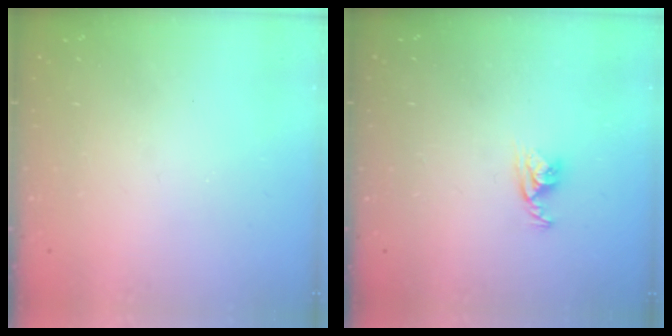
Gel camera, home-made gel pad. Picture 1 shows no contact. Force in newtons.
{"total": 4.8, "press": 4.8, "slide": 0.2}